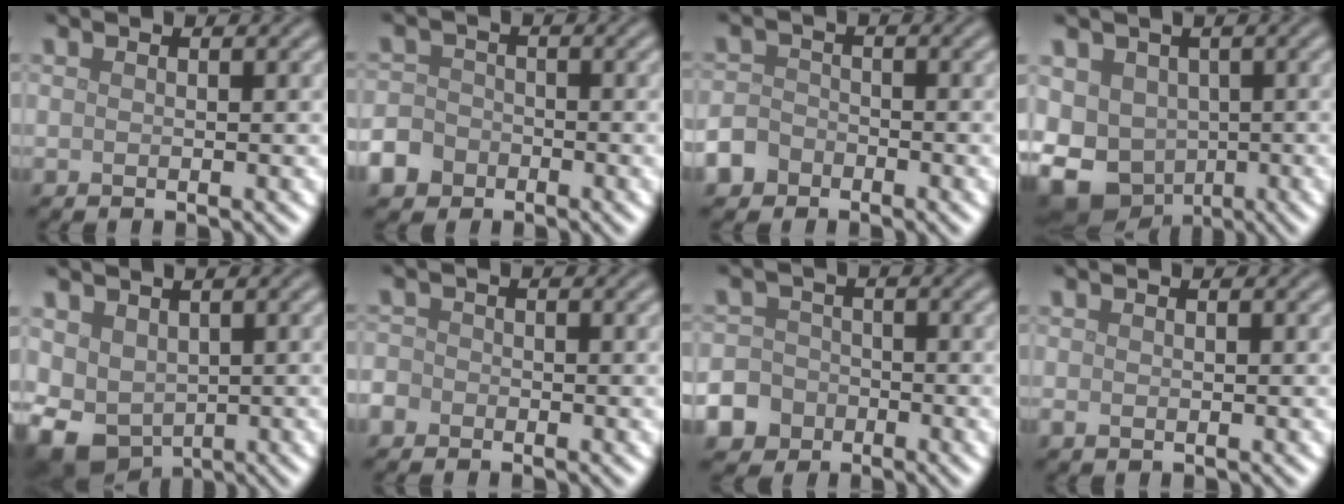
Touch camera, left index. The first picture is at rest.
{"total": 4.6, "force": [-2.8, 3.5, 1.1], "torque": [-0.011, -0.011, -0.059]}
{"total": 3.6, "force": [-2.5, 2.5, 0.8], "torque": [-0.005, -0.007, -0.051]}
{"total": 10.5, "force": [-3.1, 8.6, 5.0], "torque": [-0.092, -0.034, -0.056]}
{"total": 5.4, "force": [-0.7, 4.2, 3.4], "torque": [-0.075, -0.019, -0.001]}
{"total": 1.7, "force": [-1.0, 1.4, 0.4], "torque": [0.001, 0.004, -0.023]}
{"total": 7.4, "force": [-4.2, 5.9, 1.5], "torque": [-0.032, -0.025, -0.091]}
{"total": 0.8, "force": [-0.2, 0.6, 0.4], "torque": [-0.011, -0.005, -0.005]}